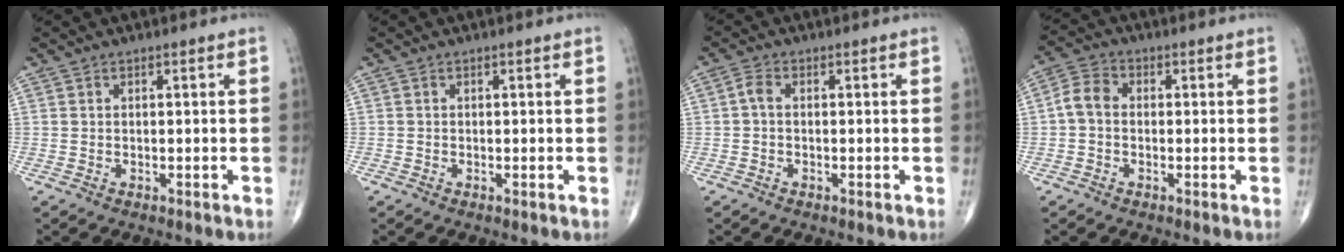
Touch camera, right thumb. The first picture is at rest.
{"total": 0.0}
{"total": 1.8, "force": [-0.2, 1.1, 1.5], "torque": [-0.029, 0.003, -0.009]}
{"total": 4.7, "force": [-0.4, 3.5, 3.0], "torque": [-0.052, 0.014, -0.020]}